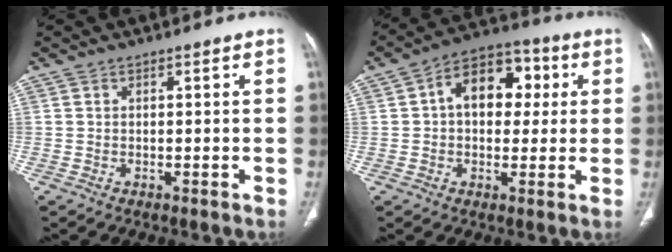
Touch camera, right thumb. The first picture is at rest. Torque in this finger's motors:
{"motor_torque": [-0.19, 0.12, 0.16, -0.12, 0.27]}